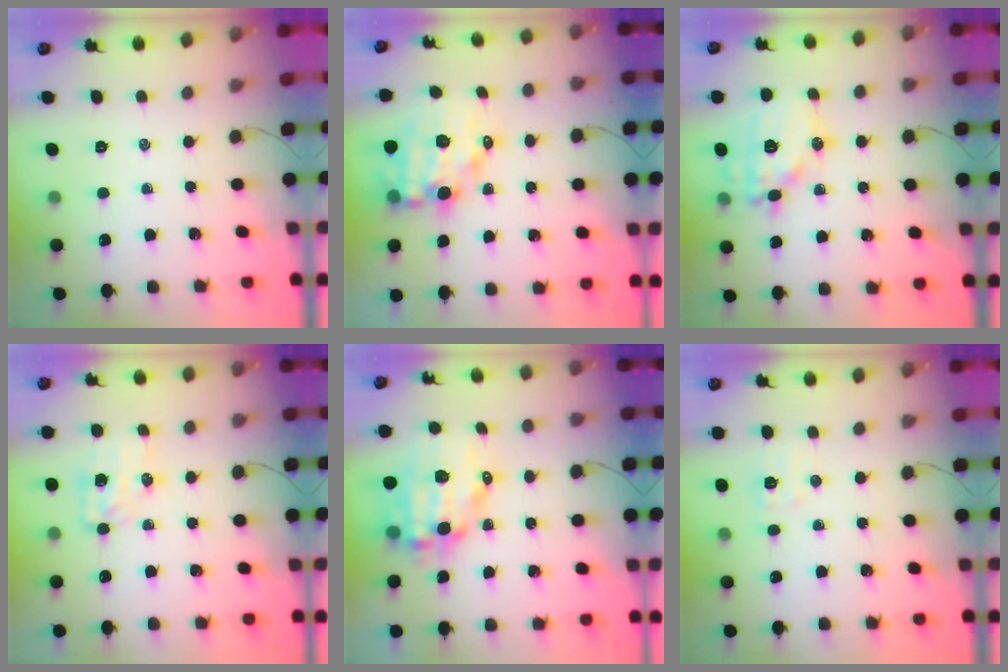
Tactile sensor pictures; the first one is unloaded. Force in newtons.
{"total": 10.4, "press": 10.0, "slide": 2.8}
{"total": 15.0, "press": 14.8, "slide": 2.4}
{"total": 5.1, "press": 5.0, "slide": 0.5}
{"total": 11.0, "press": 10.7, "slide": 2.7}
{"total": 5.1, "press": 4.9, "slide": 1.2}